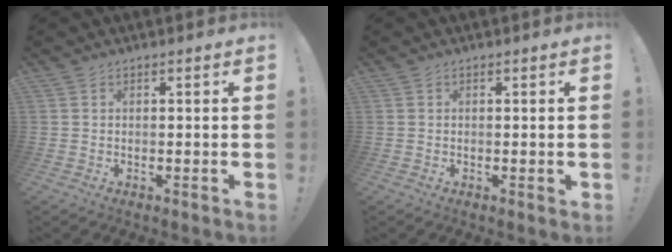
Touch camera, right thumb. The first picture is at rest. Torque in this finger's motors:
{"motor_torque": [0.18, -0.13, 0.15, -0.21, 0.00]}